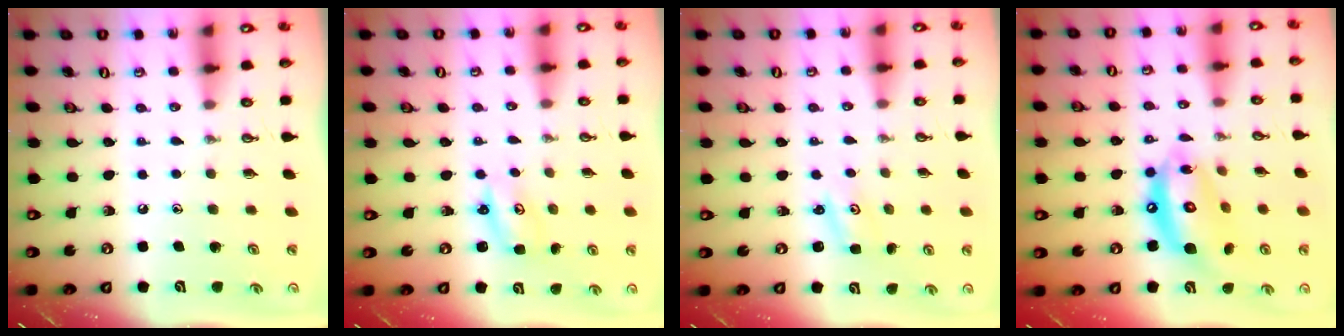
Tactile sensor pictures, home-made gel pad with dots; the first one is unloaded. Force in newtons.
{"total": 2.6, "press": 2.6, "slide": 0.2}
{"total": 2.0, "press": 2.0, "slide": 0.2}
{"total": 14.2, "press": 14.1, "slide": 1.5}